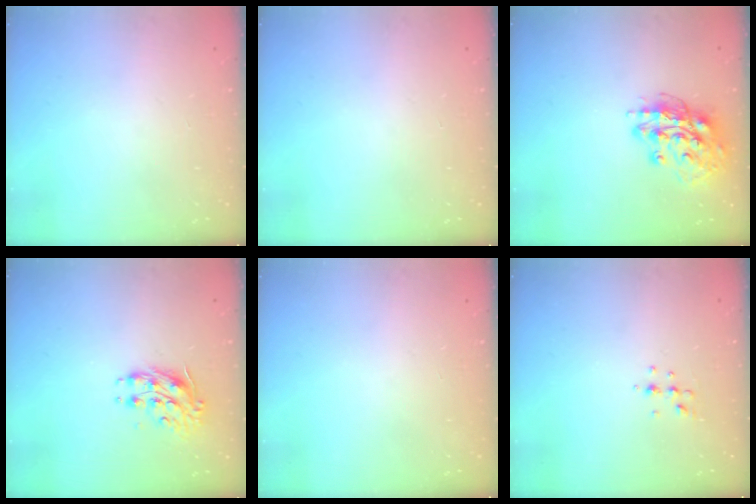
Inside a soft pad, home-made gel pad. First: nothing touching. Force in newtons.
{"total": 0.0}
{"total": 14.9, "press": 14.8, "slide": 1.5}
{"total": 8.6, "press": 8.5, "slide": 0.9}
{"total": 0.0}
{"total": 4.7, "press": 4.5, "slide": 1.3}